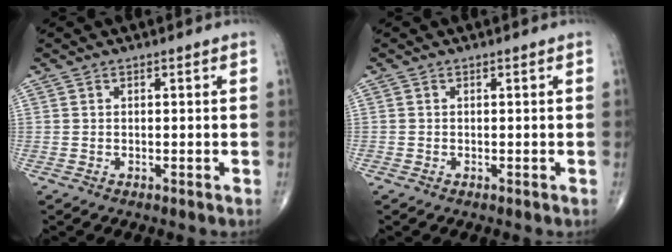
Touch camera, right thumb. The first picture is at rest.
{"total": 0.0}